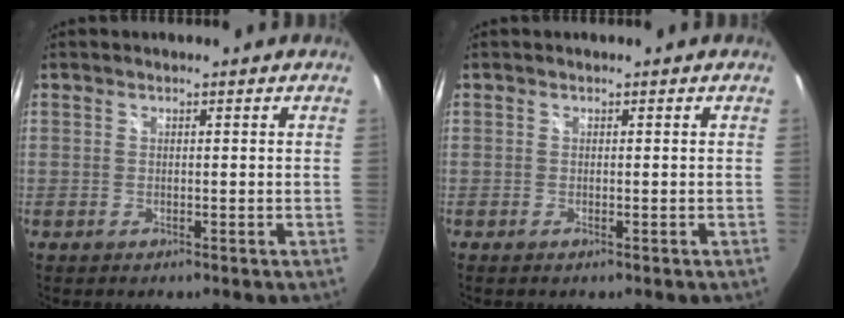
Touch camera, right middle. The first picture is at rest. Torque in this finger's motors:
{"motor_torque": [0.19, -0.19, 0.06, 0.00]}